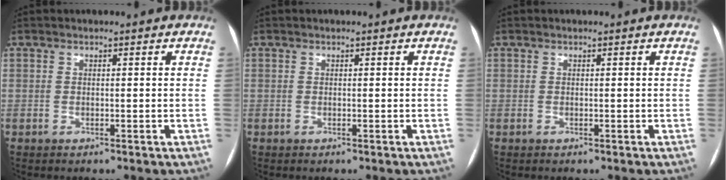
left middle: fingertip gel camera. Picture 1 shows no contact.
{"total": 0.0}
{"total": 0.0}